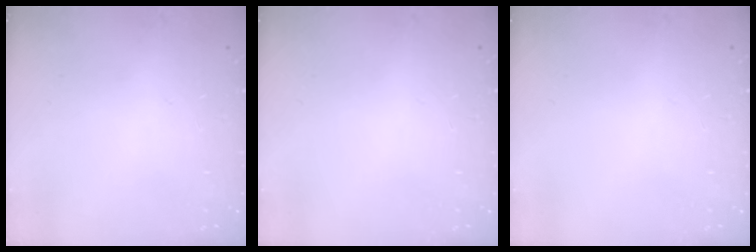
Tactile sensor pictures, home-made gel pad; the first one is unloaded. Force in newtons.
{"total": 0.0}
{"total": 0.0}